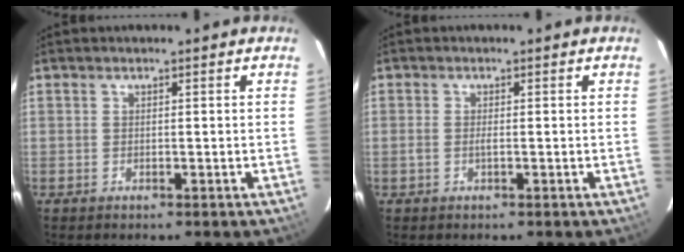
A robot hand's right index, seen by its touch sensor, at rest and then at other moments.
{"total": 1.2, "force": [-0.3, 0.2, 1.2], "torque": [-0.025, -0.001, -0.007]}